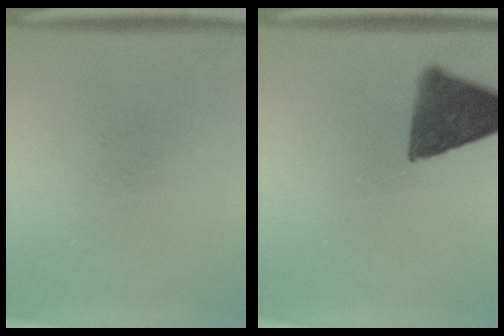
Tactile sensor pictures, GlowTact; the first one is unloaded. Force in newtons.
{"total": 11.1}